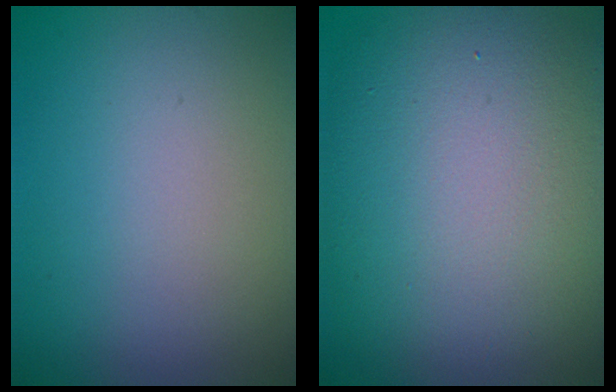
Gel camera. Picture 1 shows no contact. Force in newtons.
{"total": 14.3, "press": 14.2, "slide": 0.7}